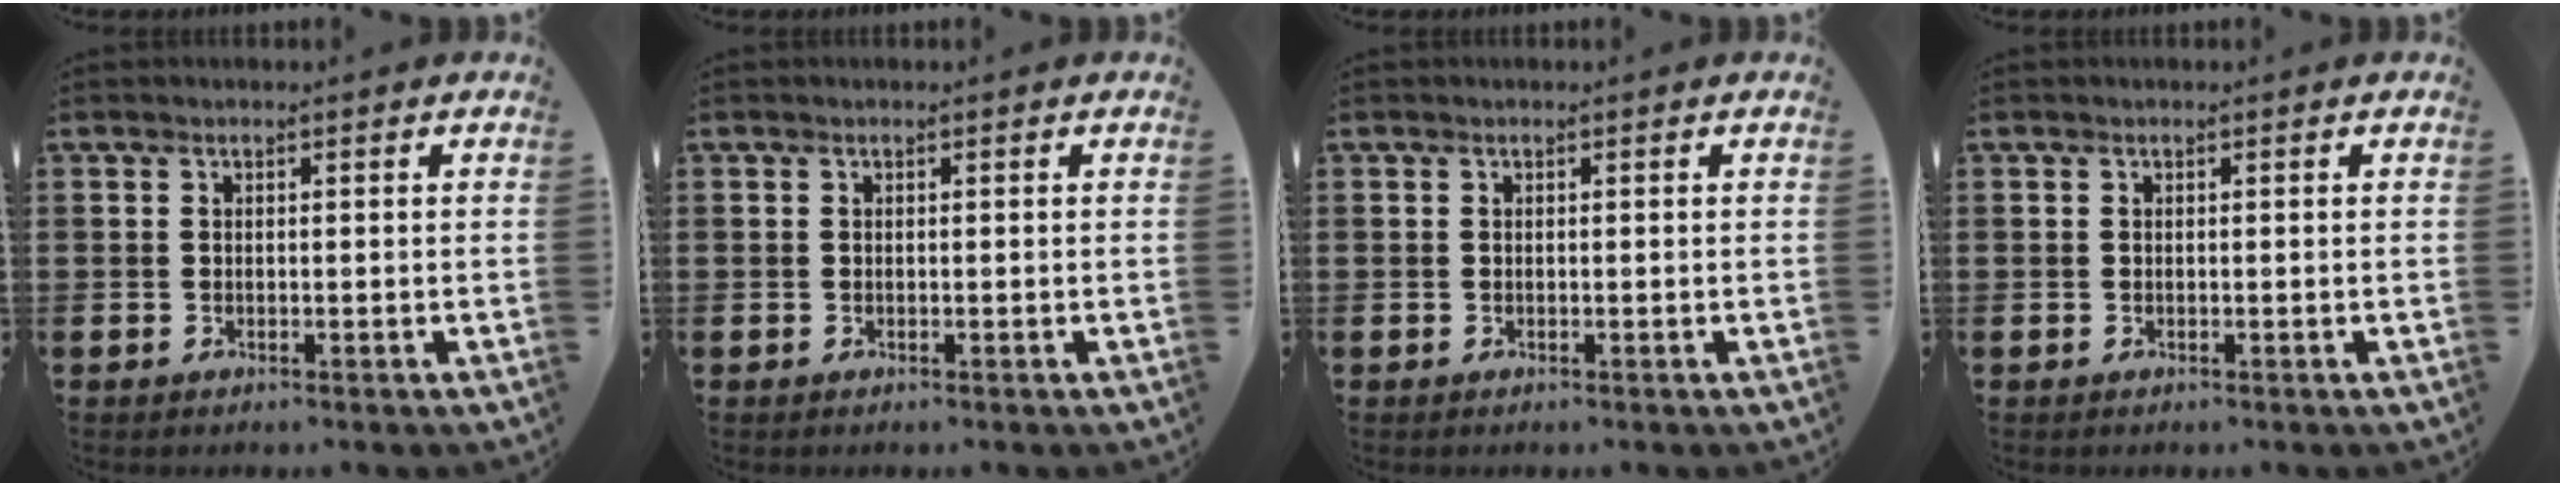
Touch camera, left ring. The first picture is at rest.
{"total": 0.0}
{"total": 0.0}
{"total": 0.0}